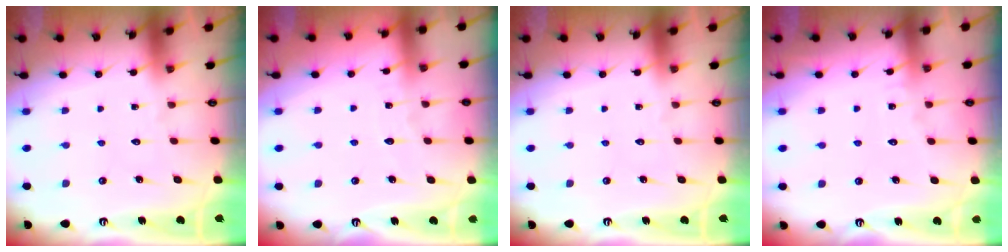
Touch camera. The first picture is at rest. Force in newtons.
{"total": 2.0, "press": 2.0, "slide": 0.1}
{"total": 0.0}
{"total": 3.5, "press": 3.5, "slide": 0.5}